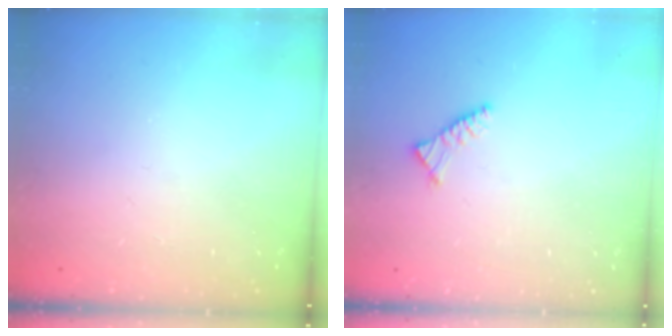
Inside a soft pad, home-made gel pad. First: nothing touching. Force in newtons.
{"total": 3.1, "press": 3.0, "slide": 0.7}